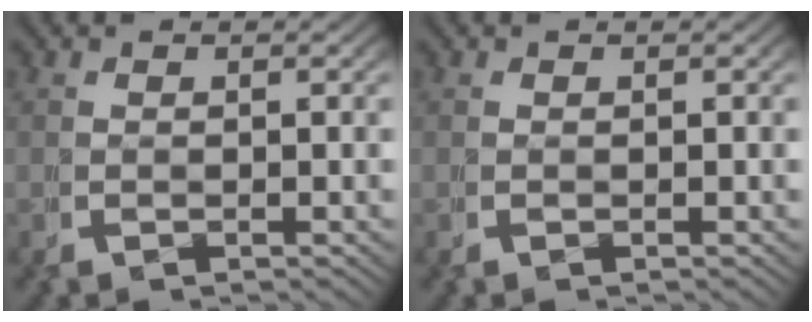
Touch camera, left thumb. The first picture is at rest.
{"total": 0.0}